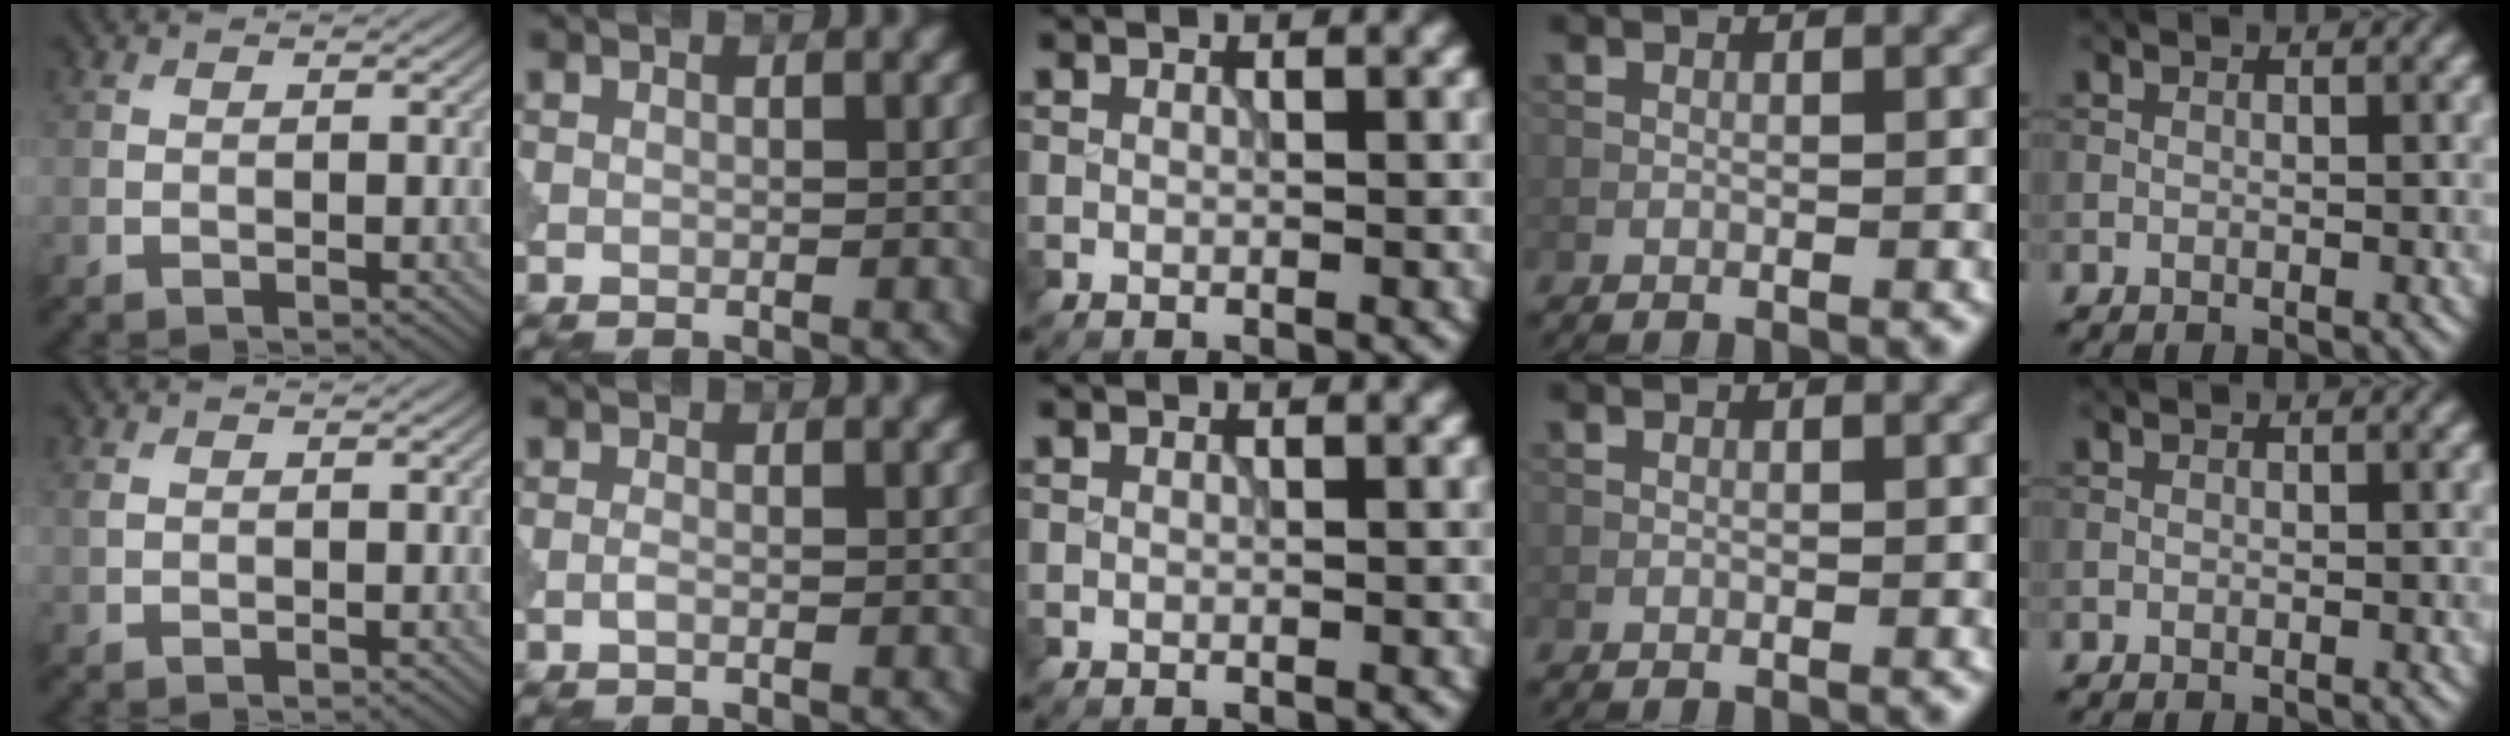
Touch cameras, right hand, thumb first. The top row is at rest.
{"thumb": {"total": 0.7, "force": [0.3, 0.4, 0.5], "torque": [-0.018, 0.002, 0.007]}, "index": {"total": 0.5, "force": [-0.3, 0.1, 0.4], "torque": [-0.013, 0.000, -0.006]}}